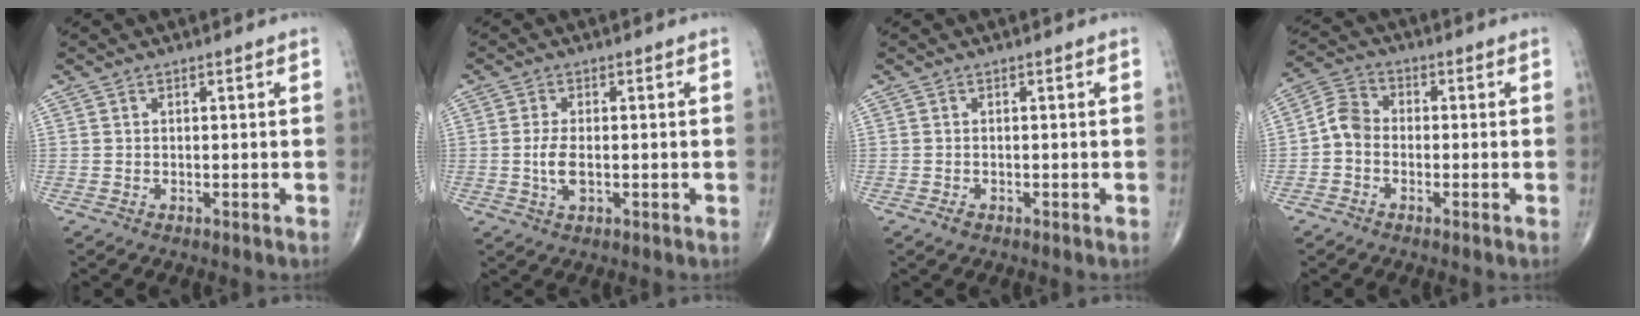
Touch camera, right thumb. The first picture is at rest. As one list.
[{"total": 3.8, "force": [-0.4, 1.8, 3.3], "torque": [-0.070, -0.003, -0.008]}, {"total": 1.0, "force": [-0.5, 0.6, 0.6], "torque": [-0.012, -0.002, -0.010]}, {"total": 5.1, "force": [-1.3, 3.9, 2.9], "torque": [-0.045, 0.019, -0.041]}]